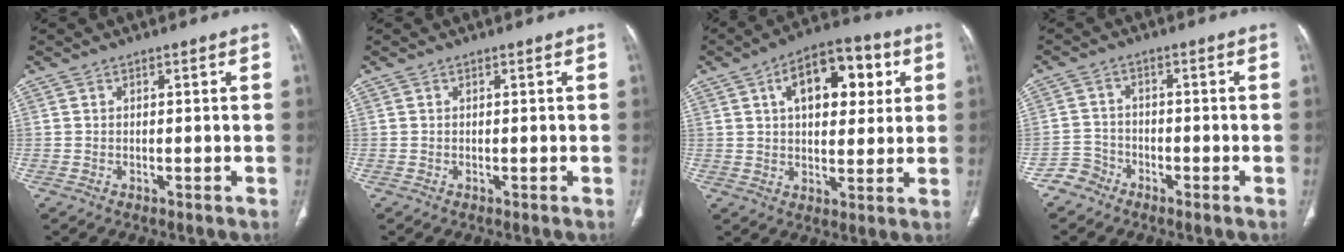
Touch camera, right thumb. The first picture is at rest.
{"total": 0.0}
{"total": 15.2, "force": [5.0, 8.4, 11.7], "torque": [-0.133, 0.007, 0.073]}
{"total": 3.3, "force": [-2.6, 2.1, -0.3], "torque": [0.018, 0.014, -0.058]}